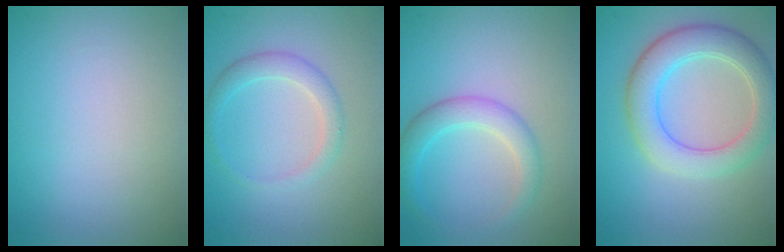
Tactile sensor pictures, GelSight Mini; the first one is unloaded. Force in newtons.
{"total": 2.1, "press": 2.1, "slide": 0.1}
{"total": 2.9, "press": 2.9, "slide": 0.1}
{"total": 5.4, "press": 5.4, "slide": 0.4}